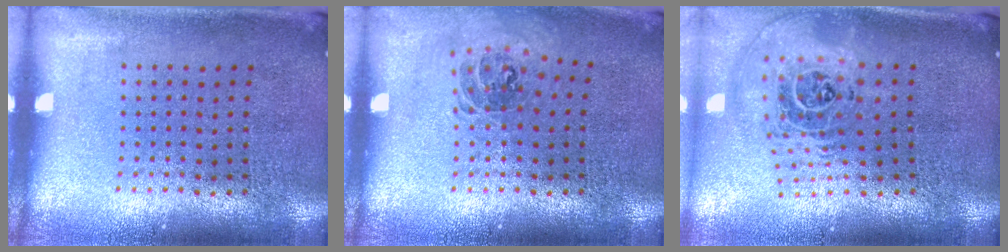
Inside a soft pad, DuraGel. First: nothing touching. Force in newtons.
{"total": 0.9, "press": 0.8, "slide": 0.3}
{"total": 2.6, "press": 1.9, "slide": 1.8}